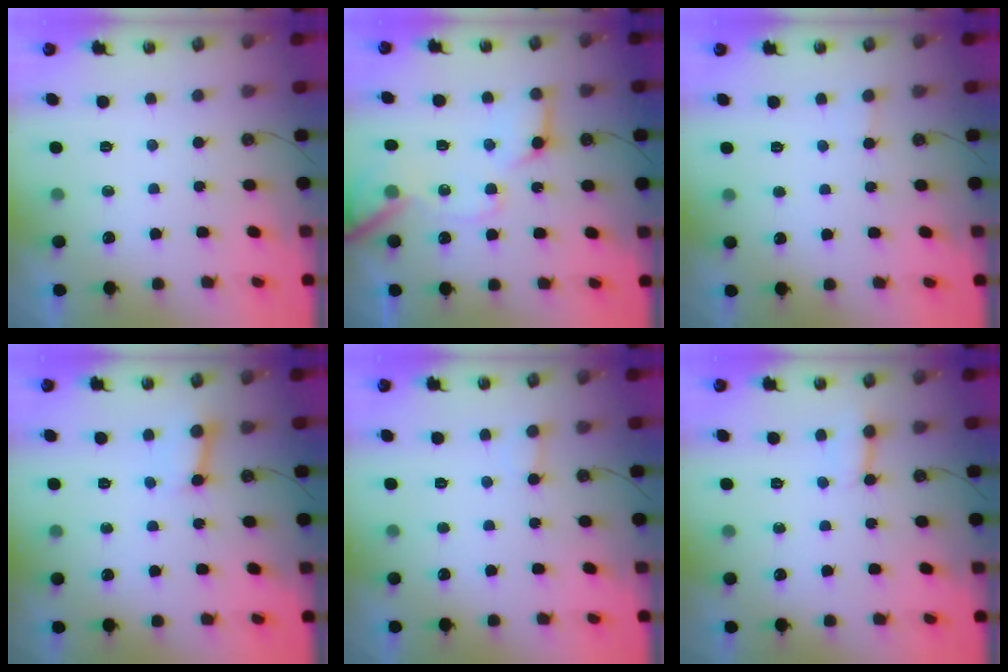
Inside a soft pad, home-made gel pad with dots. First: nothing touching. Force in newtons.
{"total": 14.7, "press": 14.6, "slide": 1.8}
{"total": 1.7, "press": 1.7, "slide": 0.3}
{"total": 4.8, "press": 4.7, "slide": 0.8}
{"total": 1.9, "press": 1.9, "slide": 0.2}
{"total": 2.5, "press": 2.5, "slide": 0.2}